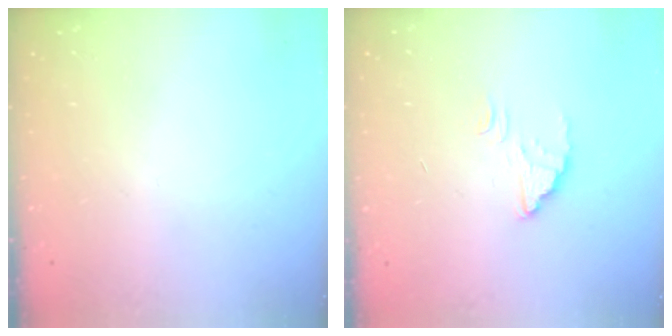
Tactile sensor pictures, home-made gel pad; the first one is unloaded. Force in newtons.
{"total": 3.4, "press": 3.4, "slide": 0.2}